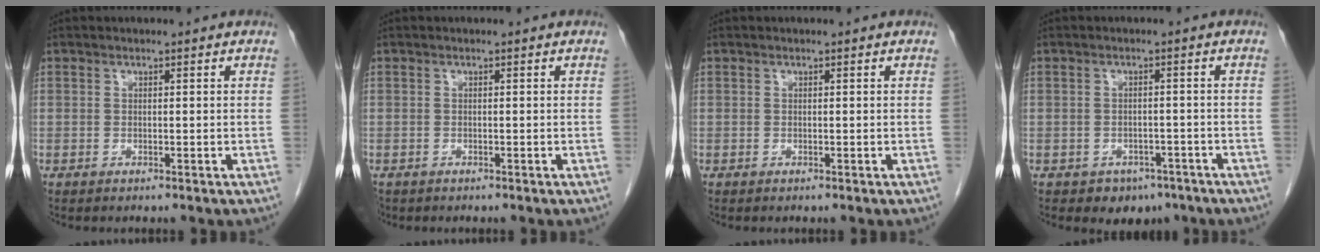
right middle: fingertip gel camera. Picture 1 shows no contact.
{"total": 0.8, "force": [-0.6, 0.5, 0.1], "torque": [-0.011, 0.001, -0.009]}
{"total": 0.0}
{"total": 4.0, "force": [-2.8, 2.8, 0.8], "torque": [-0.006, 0.009, -0.031]}